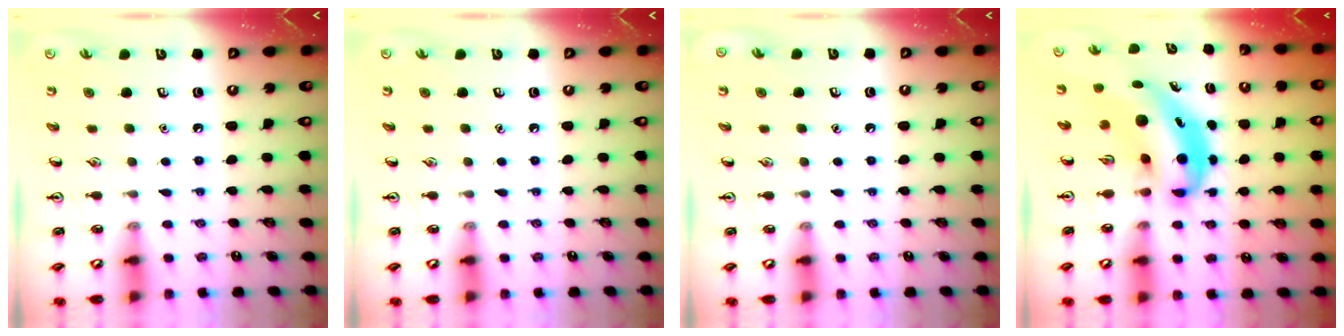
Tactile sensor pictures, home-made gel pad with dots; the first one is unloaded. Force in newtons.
{"total": 0.0}
{"total": 0.0}
{"total": 7.0, "press": 6.8, "slide": 1.7}